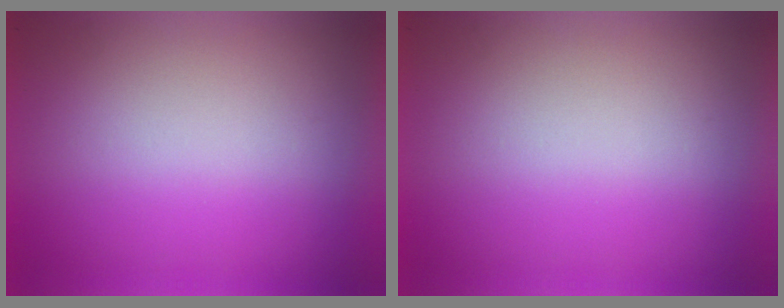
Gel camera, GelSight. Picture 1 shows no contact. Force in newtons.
{"total": 0.0}